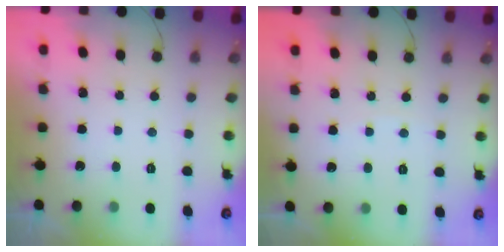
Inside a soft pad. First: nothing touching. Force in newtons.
{"total": 2.4, "press": 2.3, "slide": 0.3}